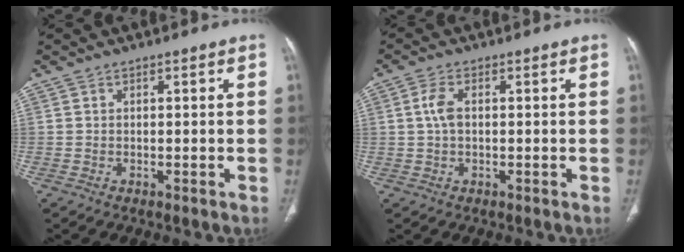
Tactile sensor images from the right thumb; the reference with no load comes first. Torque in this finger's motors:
{"motor_torque": [-0.35, 0.41, -0.15, 0.27, 0.13]}